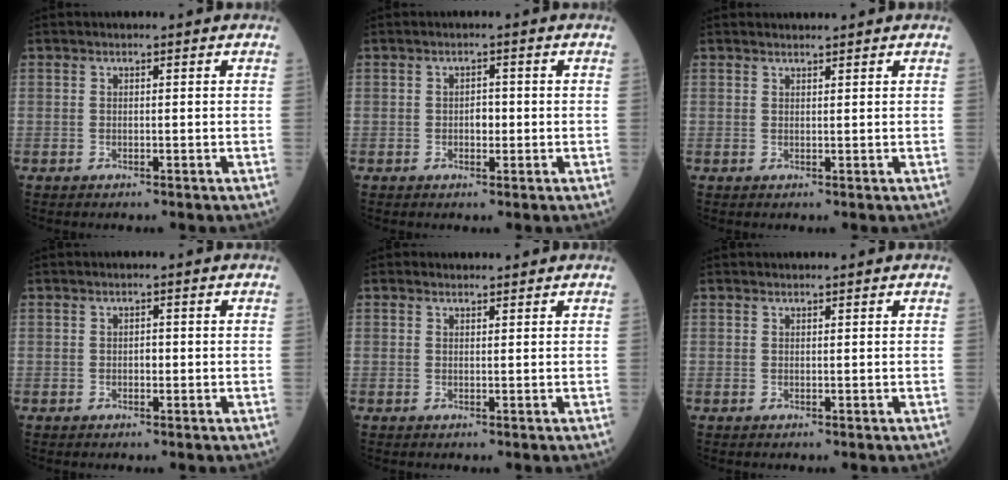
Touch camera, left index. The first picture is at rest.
{"total": 1.6, "force": [-0.2, 0.9, 1.3], "torque": [-0.018, 0.003, -0.003]}
{"total": 1.4, "force": [1.4, 0.0, 0.2], "torque": [-0.008, 0.008, 0.027]}
{"total": 0.7, "force": [0.0, 0.5, 0.6], "torque": [-0.011, 0.001, 0.000]}
{"total": 1.2, "force": [1.2, 0.3, 0.0], "torque": [-0.010, 0.004, 0.021]}
{"total": 1.1, "force": [1.1, 0.0, 0.2], "torque": [-0.006, 0.010, 0.022]}